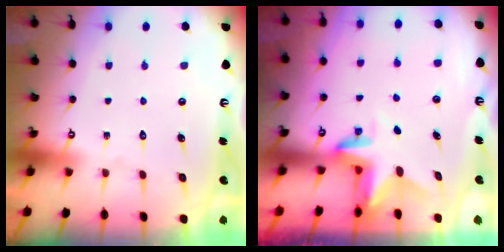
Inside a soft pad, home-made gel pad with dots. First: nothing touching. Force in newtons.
{"total": 3.1, "press": 3.1, "slide": 0.2}